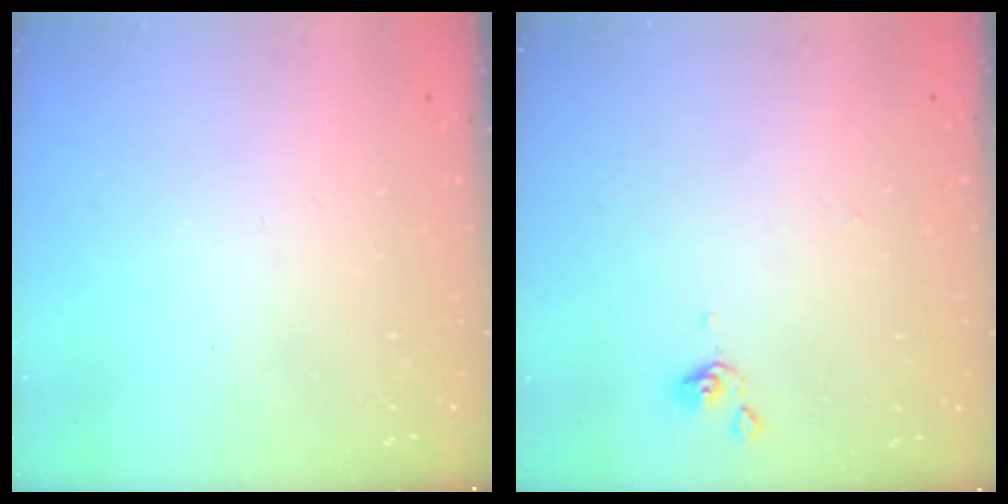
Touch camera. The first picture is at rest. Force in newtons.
{"total": 0.0}